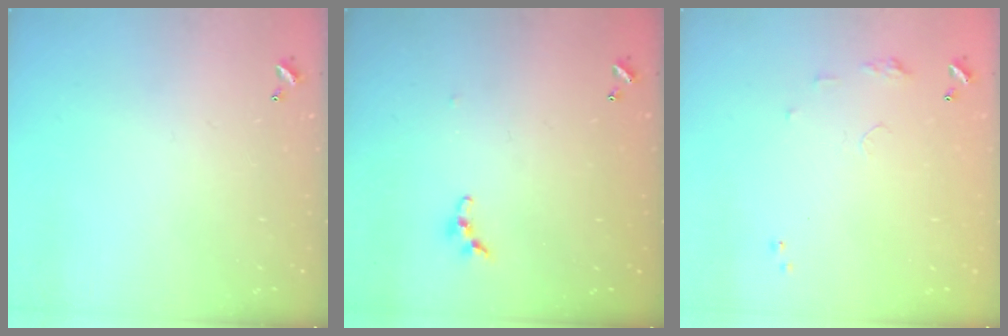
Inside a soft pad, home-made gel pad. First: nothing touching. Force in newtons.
{"total": 5.5, "press": 5.5, "slide": 0.6}
{"total": 6.3, "press": 6.3, "slide": 0.7}